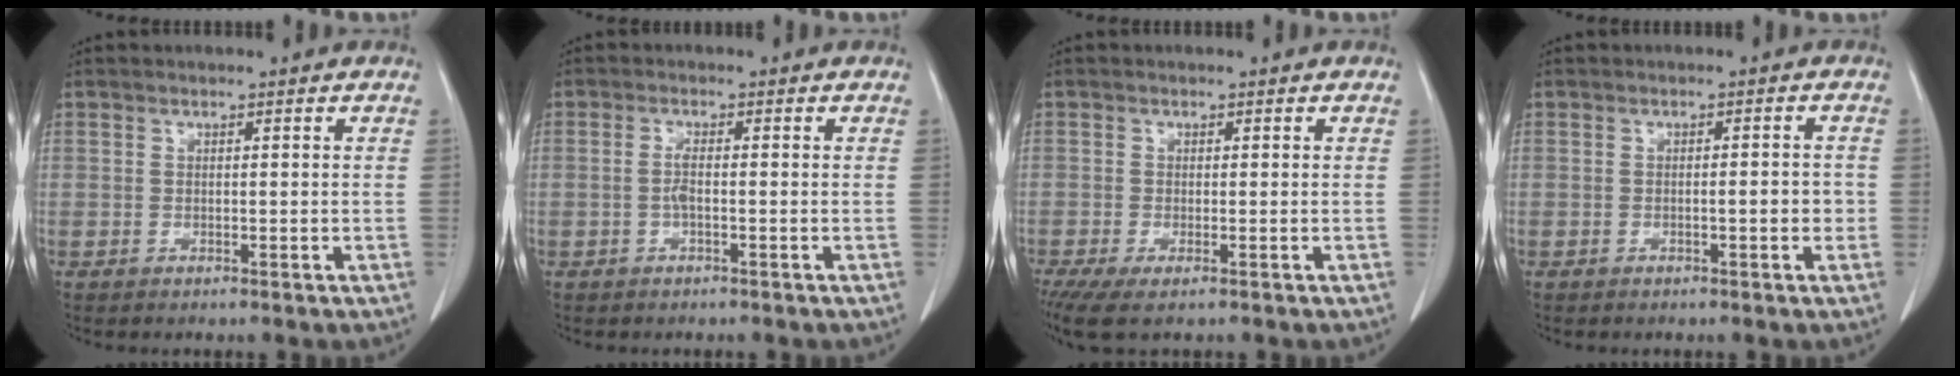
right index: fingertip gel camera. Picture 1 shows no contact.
{"total": 1.8, "force": [-0.4, 0.3, 1.7], "torque": [-0.037, 0.002, -0.009]}
{"total": 4.1, "force": [-2.4, 1.0, 3.1], "torque": [-0.056, -0.013, -0.041]}
{"total": 2.4, "force": [-0.6, 0.6, 2.2], "torque": [-0.033, 0.004, -0.007]}